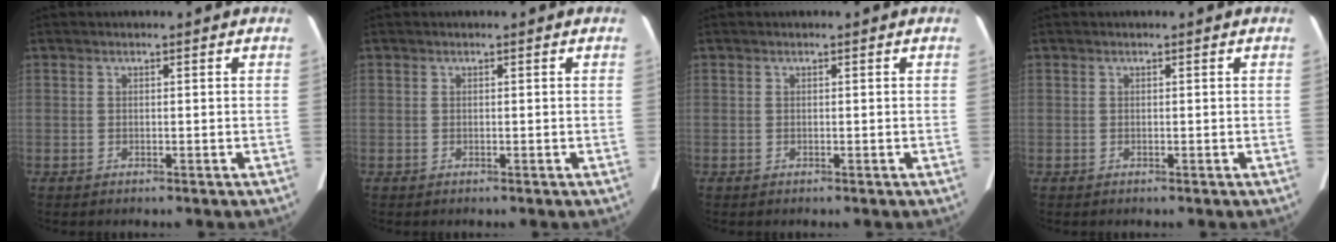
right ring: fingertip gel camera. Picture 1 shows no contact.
{"total": 0.0}
{"total": 0.0}
{"total": 0.0}